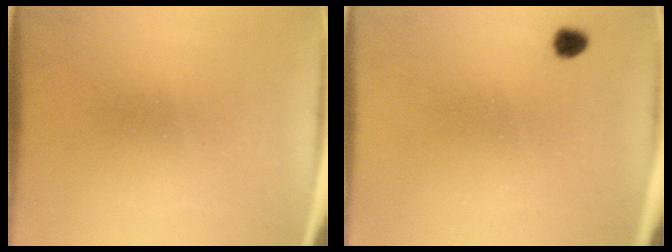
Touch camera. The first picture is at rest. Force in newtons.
{"total": 1.7}